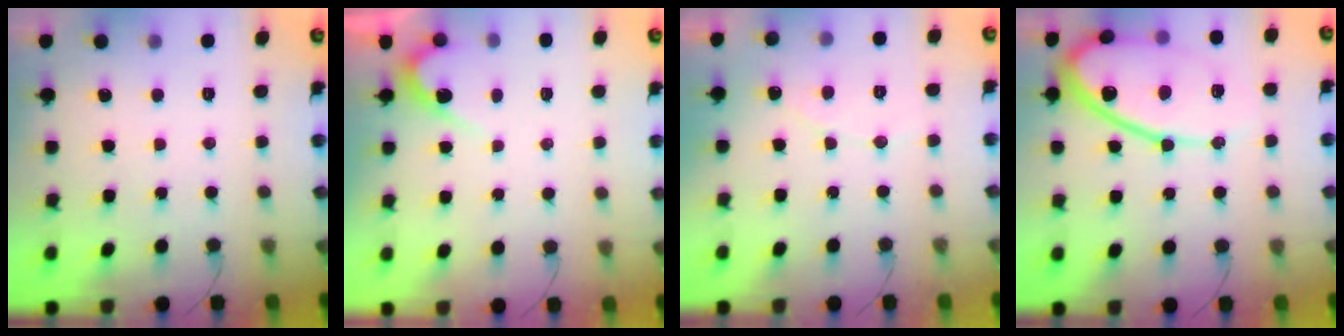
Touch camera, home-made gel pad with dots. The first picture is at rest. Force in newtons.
{"total": 3.8, "press": 3.8, "slide": 0.2}
{"total": 3.9, "press": 3.9, "slide": 0.2}
{"total": 14.9, "press": 14.8, "slide": 1.4}